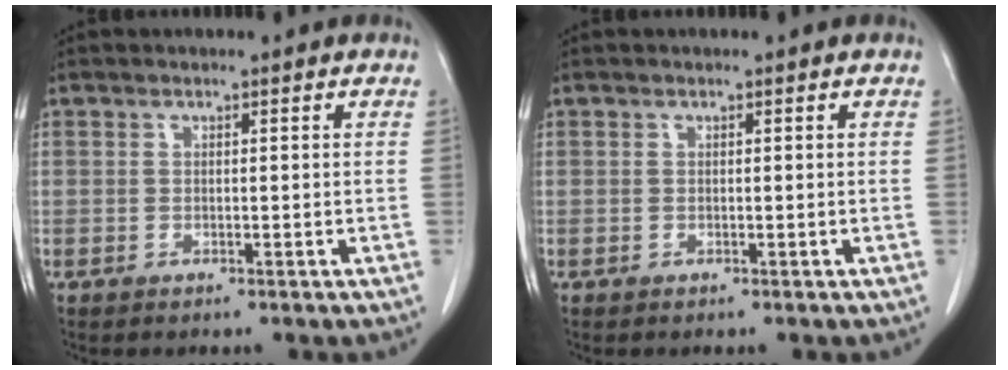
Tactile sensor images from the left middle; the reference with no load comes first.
{"total": 0.0}